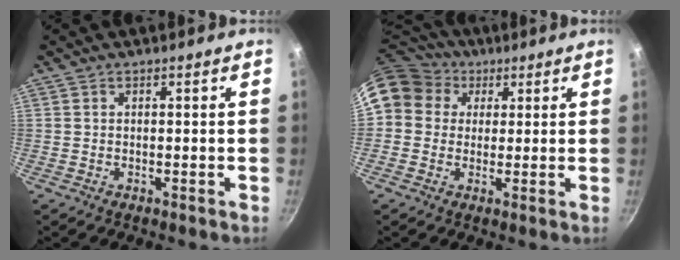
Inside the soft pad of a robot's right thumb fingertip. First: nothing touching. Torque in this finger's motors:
{"motor_torque": [0.31, 1.49, 0.21, -0.13, 0.10]}